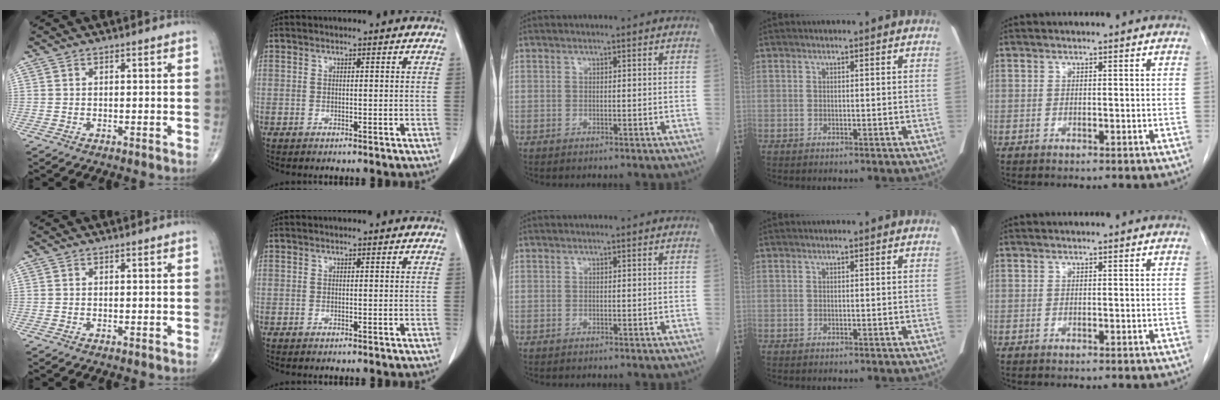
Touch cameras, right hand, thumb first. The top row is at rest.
{}